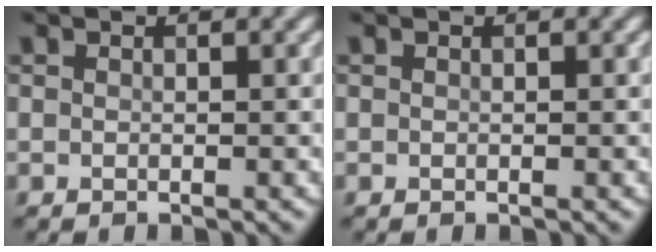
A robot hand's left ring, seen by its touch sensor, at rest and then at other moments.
{"total": 0.0}